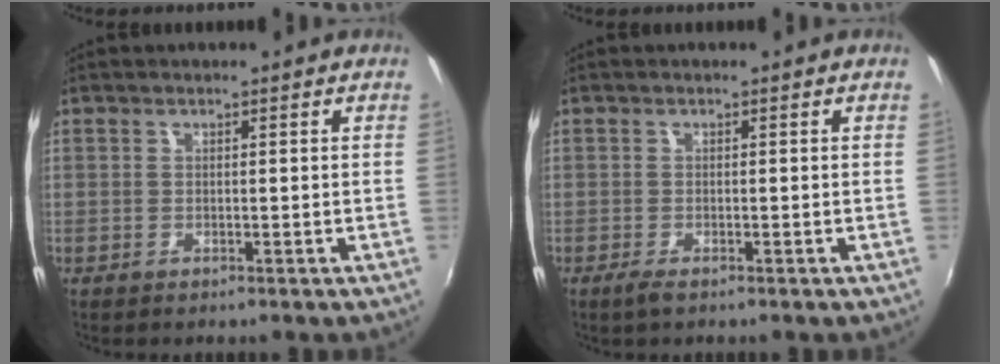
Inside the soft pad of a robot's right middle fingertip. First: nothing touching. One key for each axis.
{"total": 1.6, "fx": -1.1, "fy": 0.3, "fz": 1.2, "tx": -0.025, "ty": -0.006, "tz": -0.021}